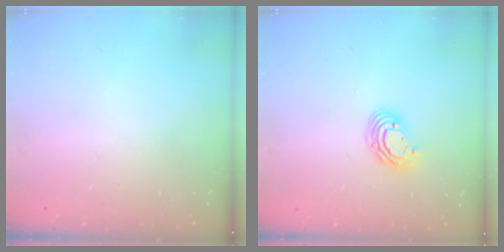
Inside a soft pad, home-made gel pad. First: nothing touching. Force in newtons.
{"total": 7.5, "press": 7.4, "slide": 1.1}